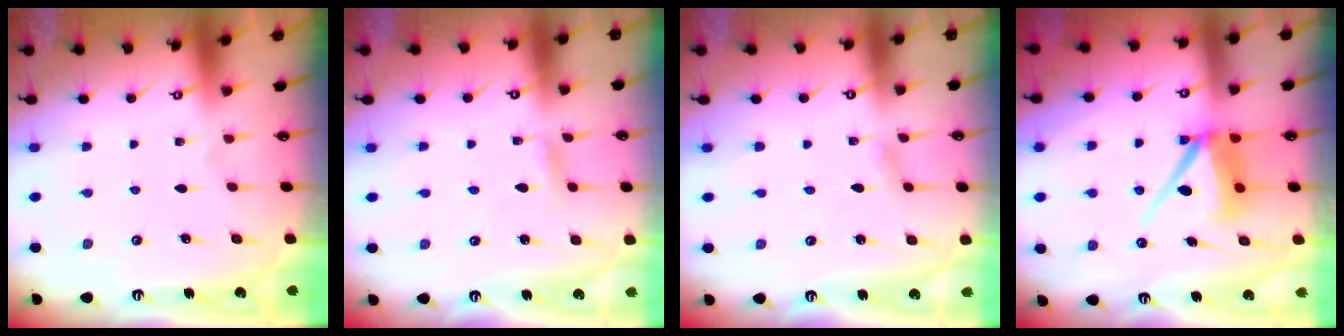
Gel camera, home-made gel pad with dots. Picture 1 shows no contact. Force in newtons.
{"total": 2.2, "press": 2.2, "slide": 0.2}
{"total": 2.0, "press": 2.0, "slide": 0.2}
{"total": 8.5, "press": 8.5, "slide": 1.0}